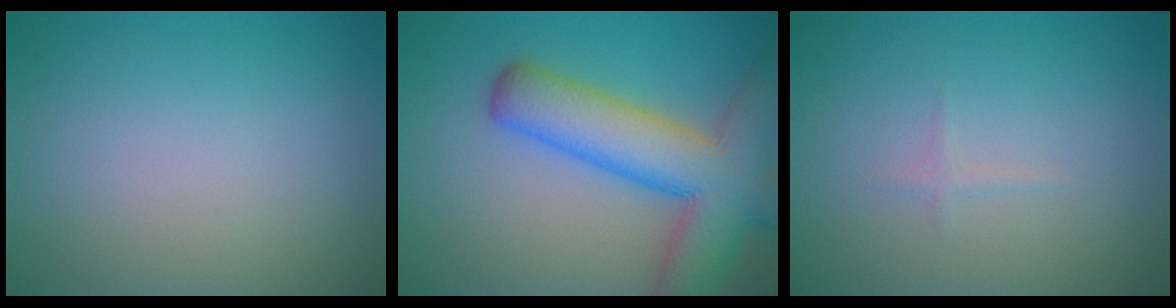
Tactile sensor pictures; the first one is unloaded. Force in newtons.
{"total": 10.0, "press": 10.0, "slide": 0.6}
{"total": 0.5, "press": 0.5, "slide": 0.0}